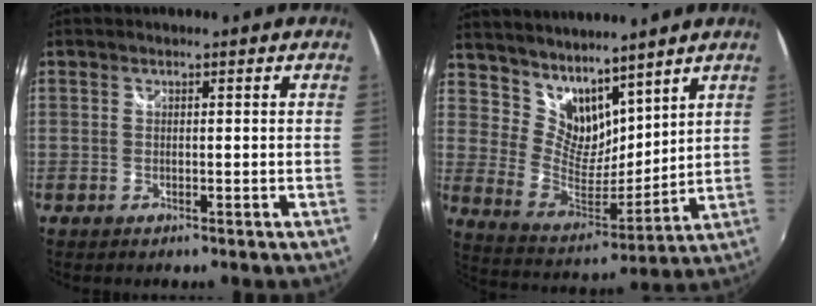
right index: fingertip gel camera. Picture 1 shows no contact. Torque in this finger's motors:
{"motor_torque": [0.13, 0.26, 0.01, 0.00]}